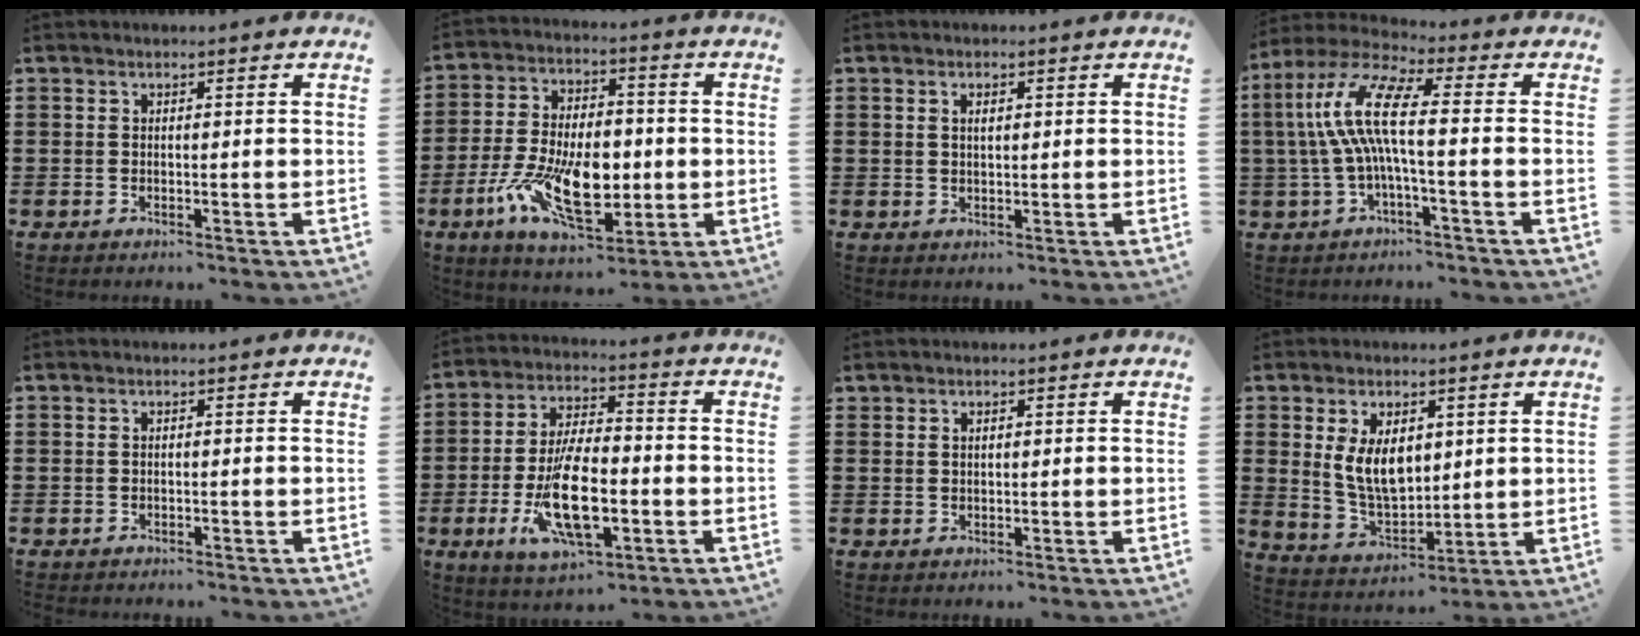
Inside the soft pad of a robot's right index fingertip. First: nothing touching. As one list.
[{"total": 13.8, "force": [-3.2, 7.1, 11.5], "torque": [-0.241, -0.006, -0.056]}, {"total": 1.5, "force": [0.6, 0.7, 1.3], "torque": [-0.026, 0.005, 0.010]}, {"total": 11.2, "force": [-0.4, 2.6, 10.9], "torque": [-0.248, -0.010, -0.021]}, {"total": 0.0}, {"total": 12.9, "force": [-3.5, 5.2, 11.3], "torque": [-0.225, -0.011, -0.061]}, {"total": 1.0, "force": [0.7, 0.5, 0.4], "torque": [-0.009, 0.002, 0.014]}, {"total": 7.7, "force": [2.2, 4.7, 5.7], "torque": [-0.126, 0.003, 0.037]}]